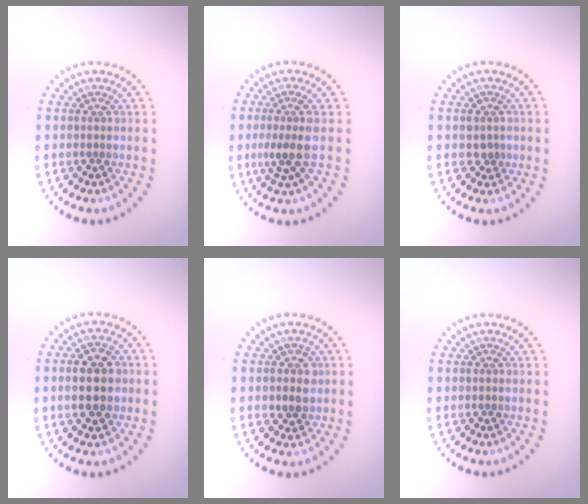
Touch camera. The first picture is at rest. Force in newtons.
{"total": 2.7, "press": 2.0, "slide": 1.8}
{"total": 1.1, "press": 1.1, "slide": 0.4}
{"total": 4.6, "press": 4.6, "slide": 0.3}
{"total": 2.0, "press": 1.9, "slide": 0.5}
{"total": 0.0}